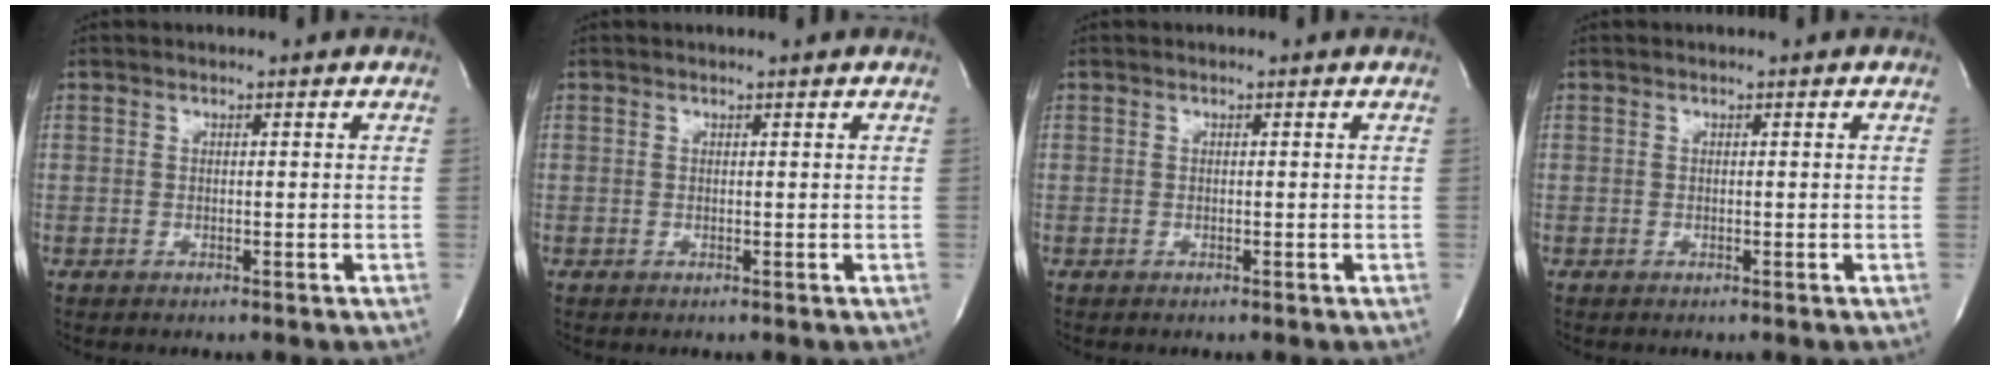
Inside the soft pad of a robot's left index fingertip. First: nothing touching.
{"total": 0.5, "force": [0.5, -0.1, 0.2], "torque": [-0.008, -0.001, 0.012]}
{"total": 0.0}
{"total": 0.0}